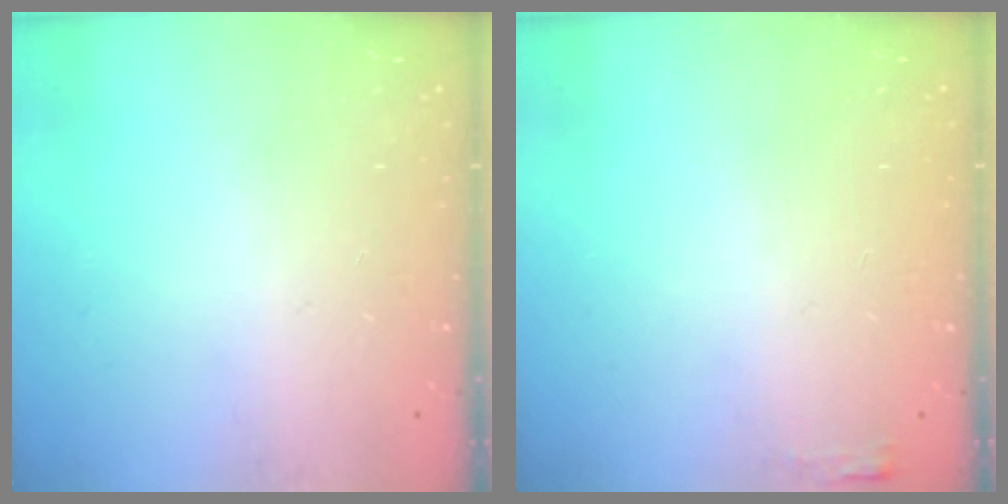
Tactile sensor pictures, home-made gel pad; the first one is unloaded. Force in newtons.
{"total": 2.7, "press": 2.6, "slide": 0.8}